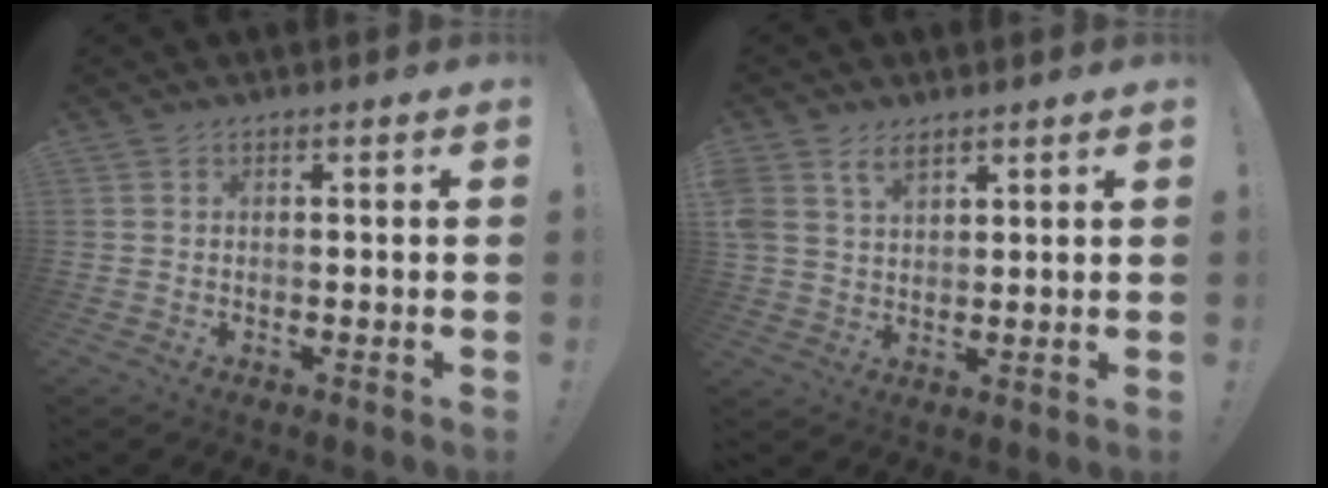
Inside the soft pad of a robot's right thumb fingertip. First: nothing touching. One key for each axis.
{"total": 6.0, "fx": 3.9, "fy": 3.5, "fz": 2.8, "tx": -0.052, "ty": -0.012, "tz": 0.076}